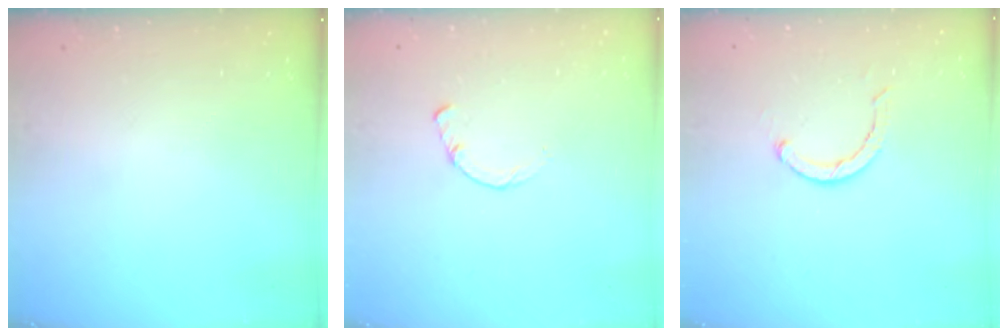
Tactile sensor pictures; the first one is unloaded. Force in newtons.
{"total": 2.2, "press": 2.2, "slide": 0.3}
{"total": 2.6, "press": 2.5, "slide": 0.4}